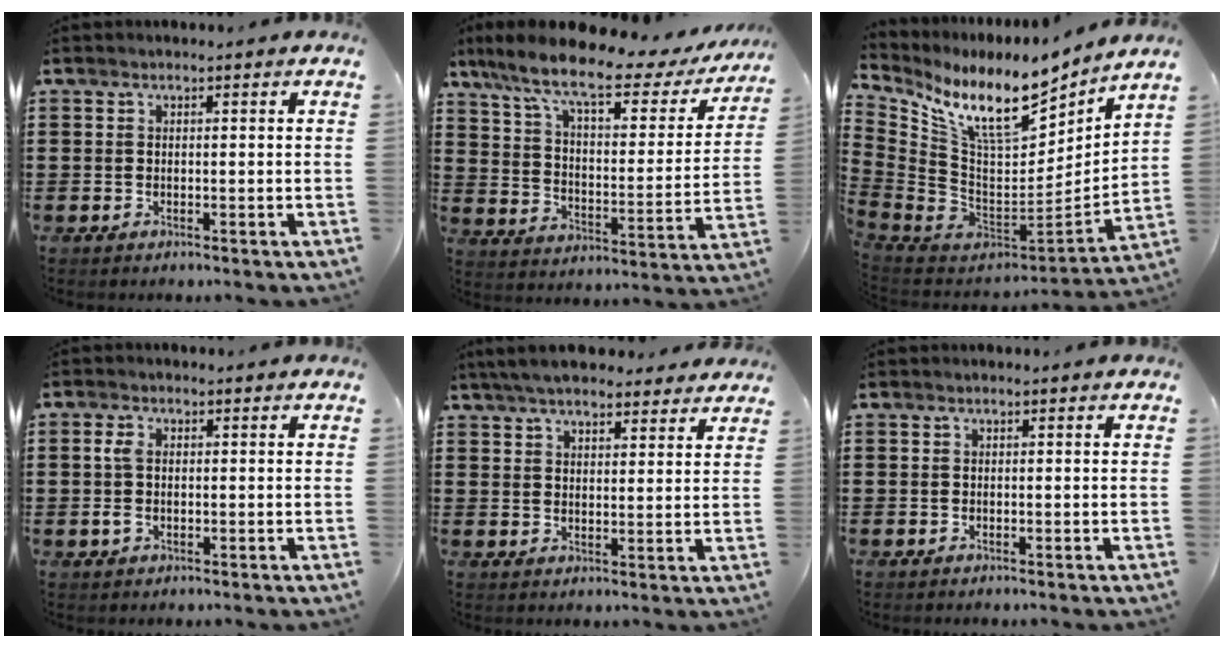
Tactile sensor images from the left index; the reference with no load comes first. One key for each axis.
{"total": 11.0, "fx": 8.2, "fy": 2.1, "fz": 7.1, "tx": -0.167, "ty": -0.035, "tz": 0.135}
{"total": 13.2, "fx": 8.9, "fy": 4.2, "fz": 8.8, "tx": -0.180, "ty": -0.069, "tz": 0.151}
{"total": 2.9, "fx": -0.1, "fy": 1.7, "fz": 2.3, "tx": -0.063, "ty": 0.000, "tz": -0.007}
{"total": 5.7, "fx": 5.2, "fy": 1.2, "fz": 2.0, "tx": -0.055, "ty": -0.008, "tz": 0.097}
{"total": 0.0}